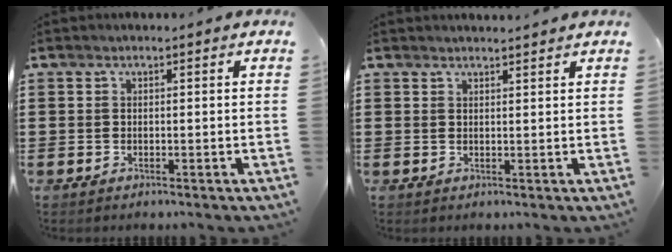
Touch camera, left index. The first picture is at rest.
{"total": 1.3, "force": [1.3, -0.1, 0.2], "torque": [-0.007, -0.002, 0.026]}